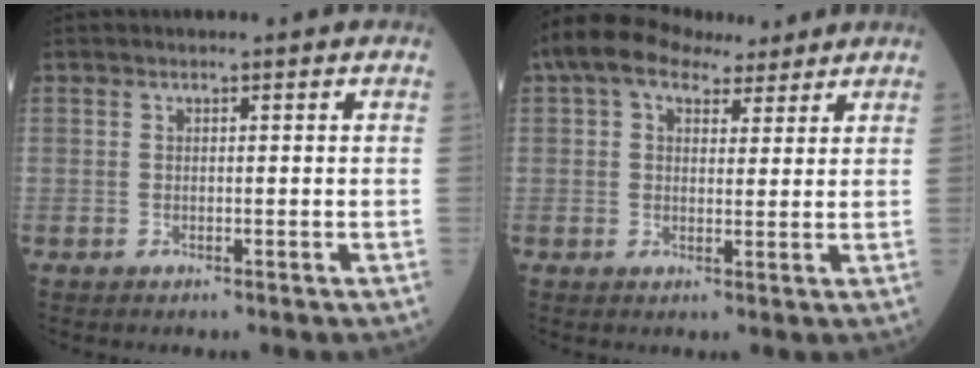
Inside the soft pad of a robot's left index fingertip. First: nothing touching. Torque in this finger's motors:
{"motor_torque": [0.91, -0.94, 0.28, 0.04]}